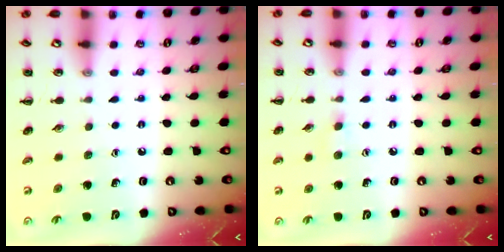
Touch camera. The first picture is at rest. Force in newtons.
{"total": 4.4, "press": 4.0, "slide": 1.7}